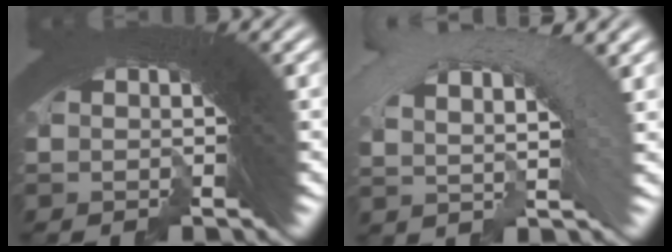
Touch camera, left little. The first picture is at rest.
{"total": 4.9, "force": [-1.4, 4.0, 2.3], "torque": [-0.026, 0.017, -0.037]}